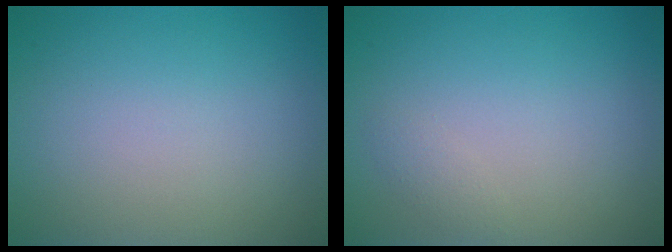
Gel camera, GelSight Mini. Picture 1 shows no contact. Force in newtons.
{"total": 0.7, "press": 0.7, "slide": 0.0}